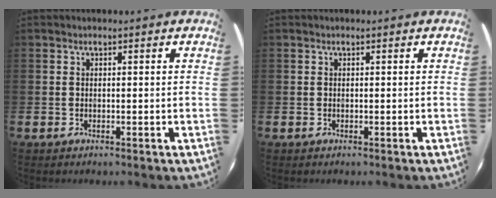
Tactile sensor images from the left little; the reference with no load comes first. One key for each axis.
{"total": 0.0}